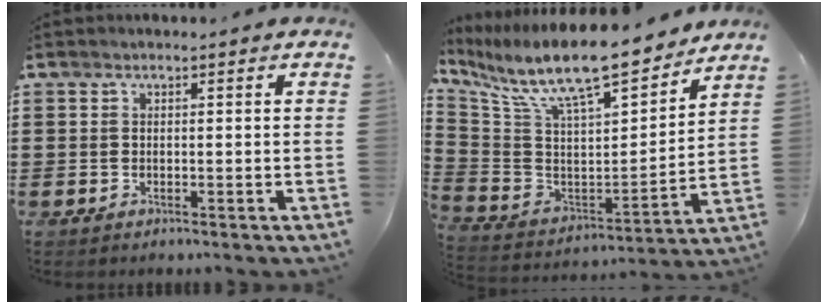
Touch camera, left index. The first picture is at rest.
{"total": 12.7, "force": [10.4, 2.1, 6.9], "torque": [-0.165, -0.073, 0.178]}